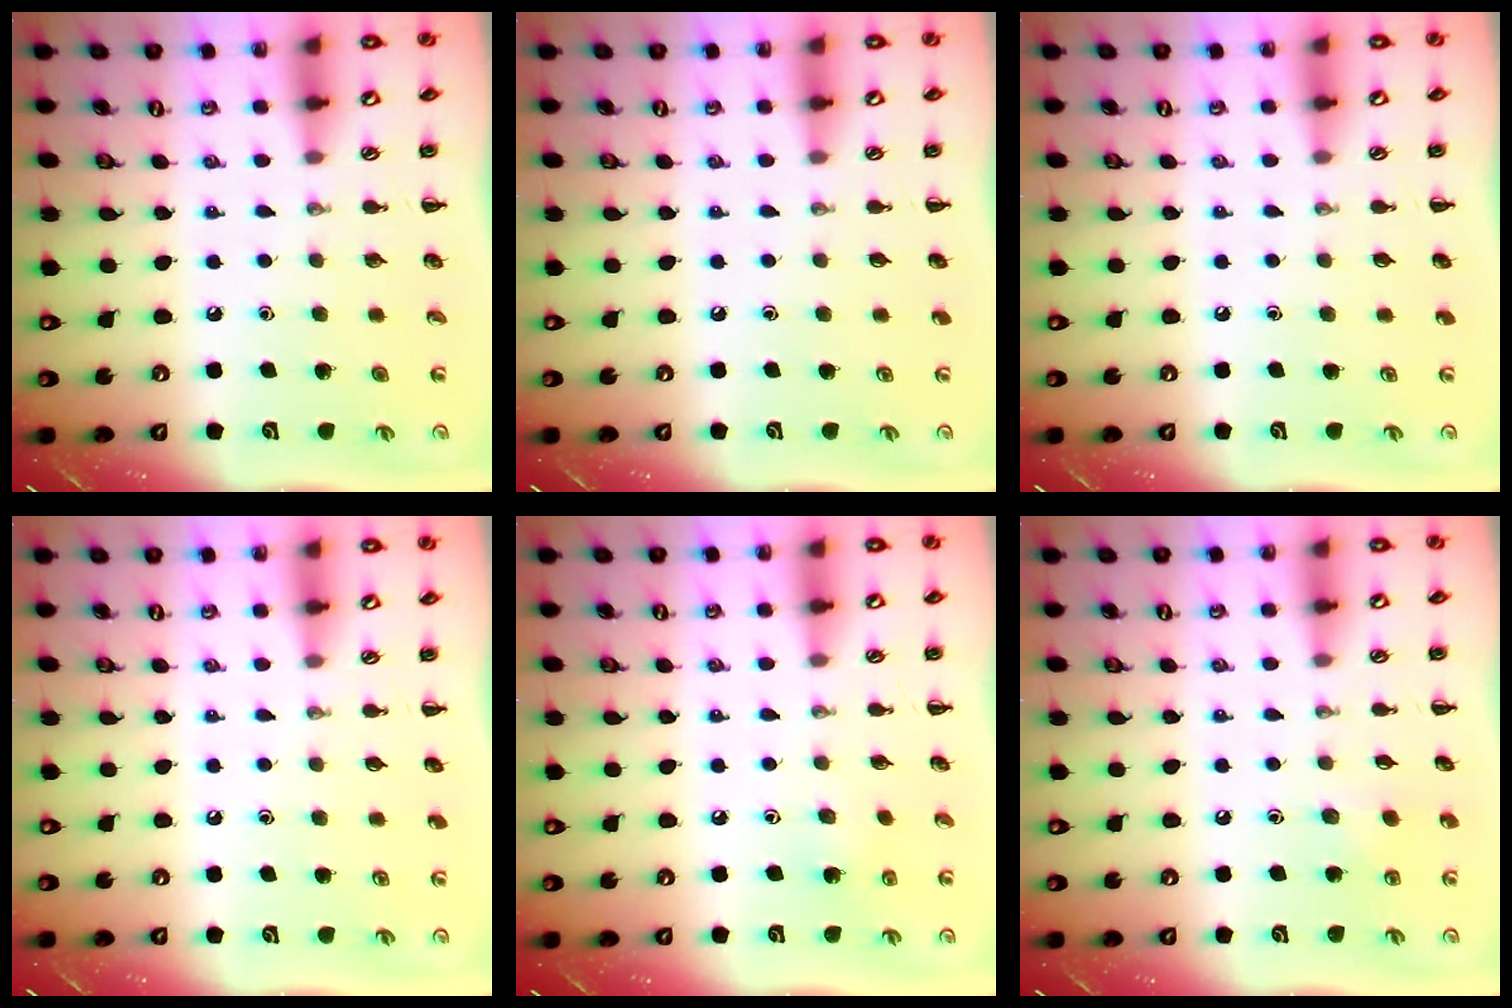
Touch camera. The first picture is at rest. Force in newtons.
{"total": 0.0}
{"total": 0.0}
{"total": 0.0}
{"total": 3.7, "press": 3.5, "slide": 1.1}
{"total": 4.1, "press": 3.9, "slide": 1.2}